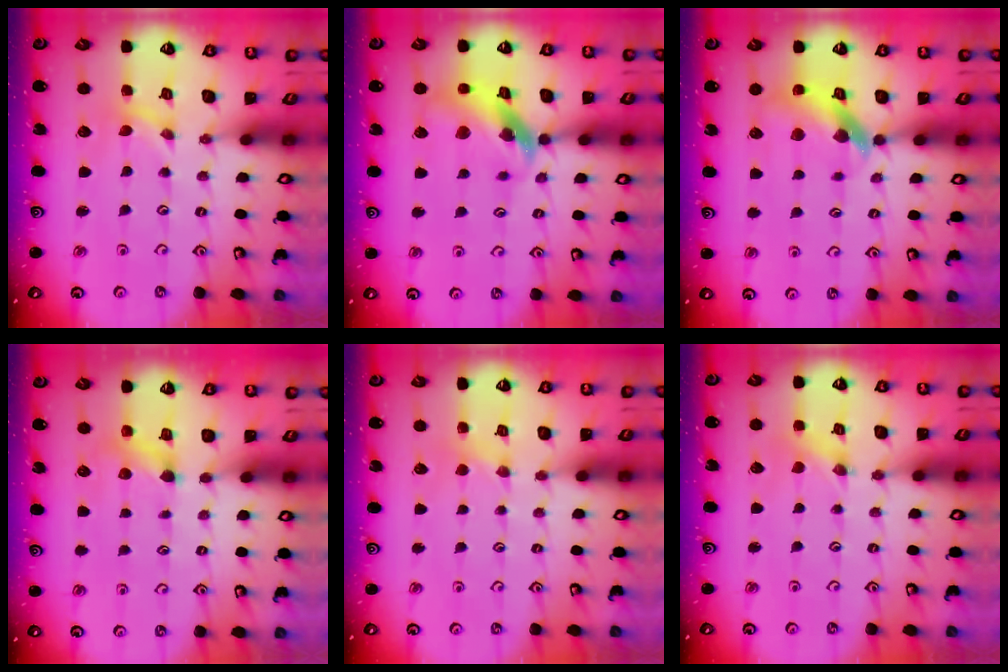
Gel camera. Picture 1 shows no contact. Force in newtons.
{"total": 13.9, "press": 13.8, "slide": 1.8}
{"total": 10.3, "press": 10.2, "slide": 1.7}
{"total": 4.6, "press": 4.5, "slide": 0.7}
{"total": 2.0, "press": 2.0, "slide": 0.4}
{"total": 0.0}